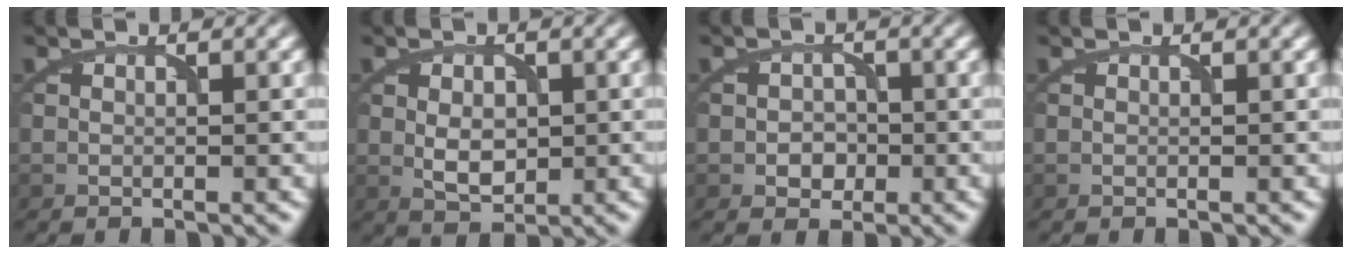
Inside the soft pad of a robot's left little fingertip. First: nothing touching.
{"total": 2.9, "force": [0.0, 1.9, 2.2], "torque": [-0.041, -0.002, 0.003]}
{"total": 2.0, "force": [-0.6, 1.7, 0.9], "torque": [-0.008, 0.000, -0.013]}
{"total": 0.0}